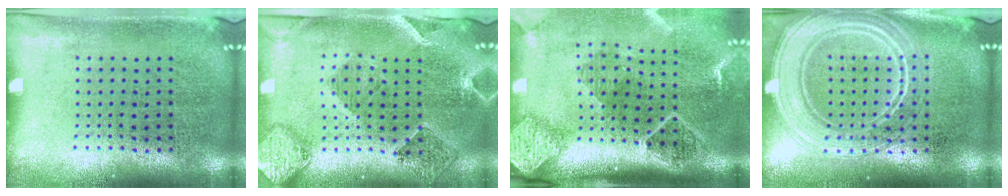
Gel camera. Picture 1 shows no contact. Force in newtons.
{"total": 1.6, "press": 1.5, "slide": 0.4}
{"total": 2.7, "press": 2.0, "slide": 1.8}
{"total": 3.5, "press": 3.5, "slide": 0.5}